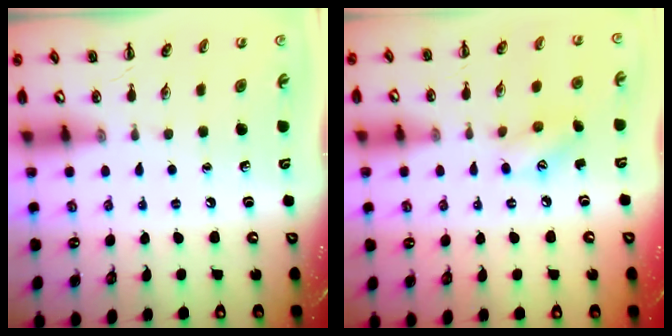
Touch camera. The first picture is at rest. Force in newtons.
{"total": 7.2, "press": 7.2, "slide": 0.7}